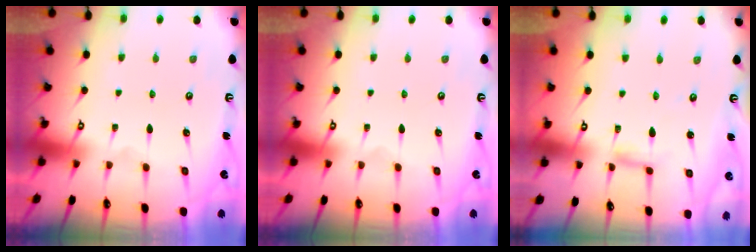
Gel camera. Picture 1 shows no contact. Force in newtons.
{"total": 0.0}
{"total": 3.3, "press": 3.3, "slide": 0.3}